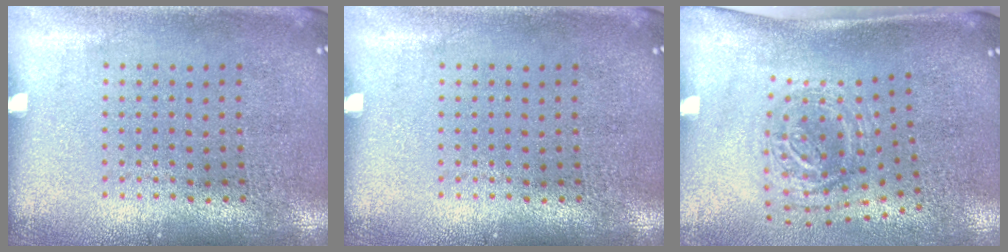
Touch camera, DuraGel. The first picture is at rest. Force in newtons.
{"total": 0.0}
{"total": 1.3, "press": 1.1, "slide": 0.7}